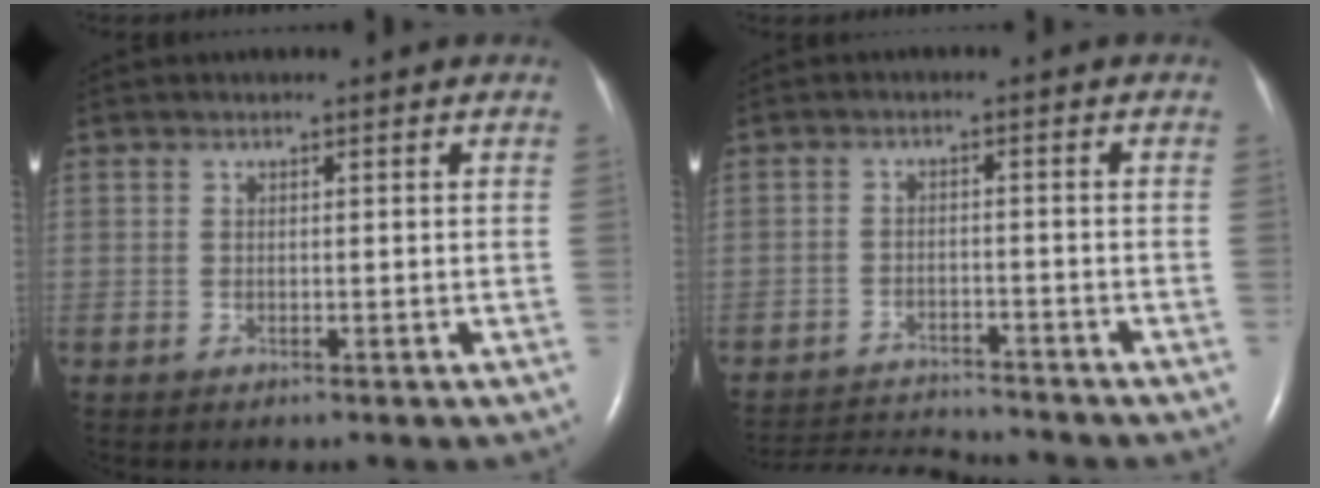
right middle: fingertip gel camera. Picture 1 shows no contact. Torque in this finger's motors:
{"motor_torque": [0.18, -0.36, -0.04, -0.01]}